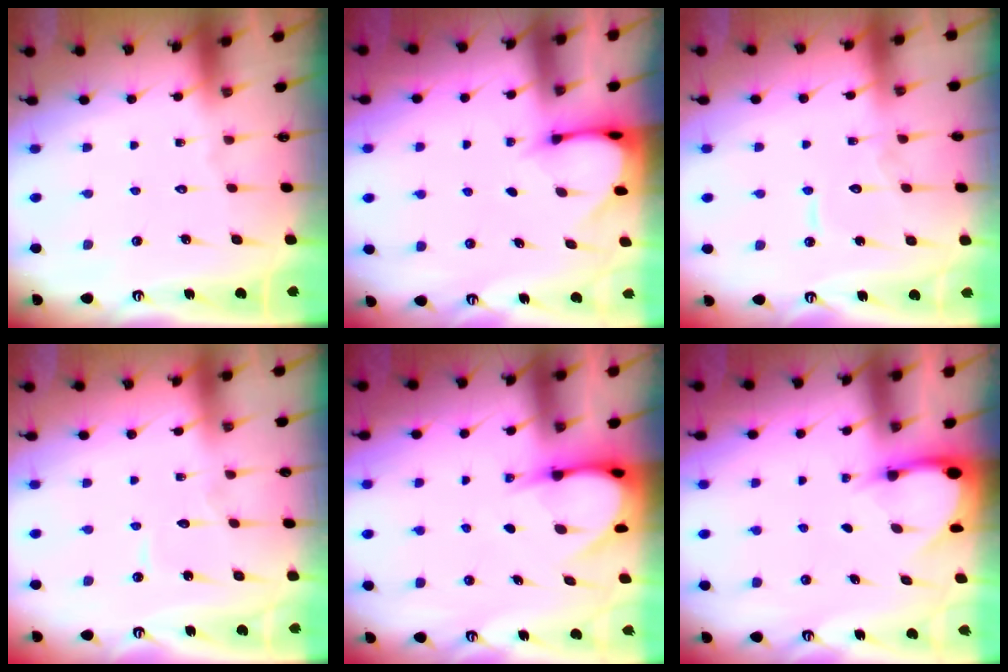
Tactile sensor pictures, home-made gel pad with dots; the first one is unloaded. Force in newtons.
{"total": 2.9, "press": 2.8, "slide": 0.3}
{"total": 7.6, "press": 7.6, "slide": 0.6}
{"total": 3.3, "press": 3.2, "slide": 0.3}
{"total": 6.1, "press": 6.1, "slide": 0.6}
{"total": 3.4, "press": 3.4, "slide": 0.2}